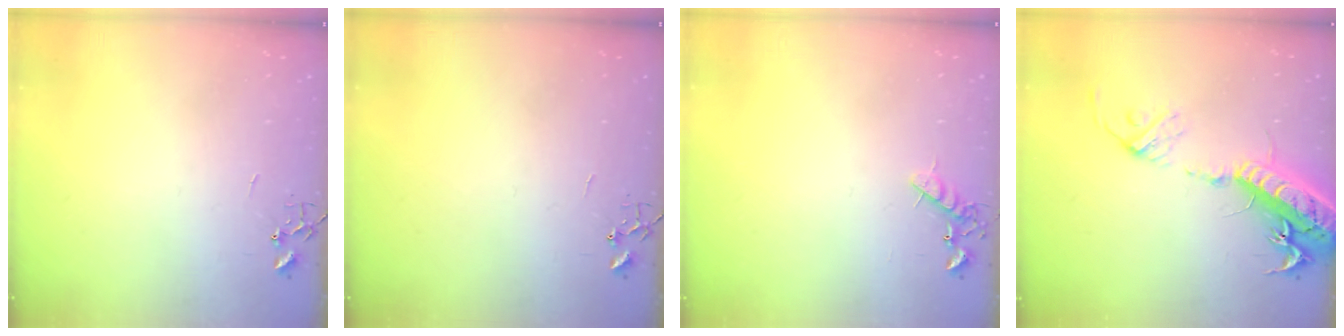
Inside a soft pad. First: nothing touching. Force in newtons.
{"total": 0.0}
{"total": 6.3, "press": 6.2, "slide": 0.9}
{"total": 20.6, "press": 20.2, "slide": 4.3}